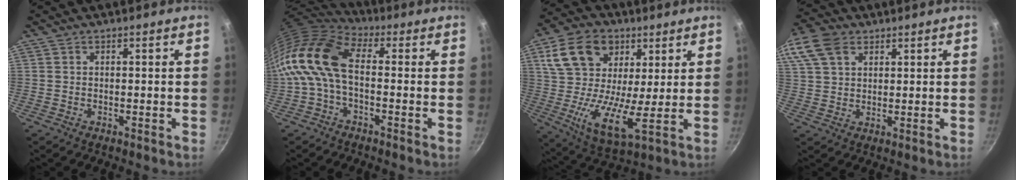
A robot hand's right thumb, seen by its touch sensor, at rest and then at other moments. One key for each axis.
{"total": 12.8, "fx": -0.5, "fy": 7.3, "fz": 10.5, "tx": -0.202, "ty": 0.027, "tz": -0.028}
{"total": 17.9, "fx": 6.7, "fy": 11.3, "fz": 12.1, "tx": -0.204, "ty": -0.020, "tz": 0.110}
{"total": 14.9, "fx": 7.3, "fy": 10.3, "fz": 7.9, "tx": -0.188, "ty": 0.031, "tz": 0.140}